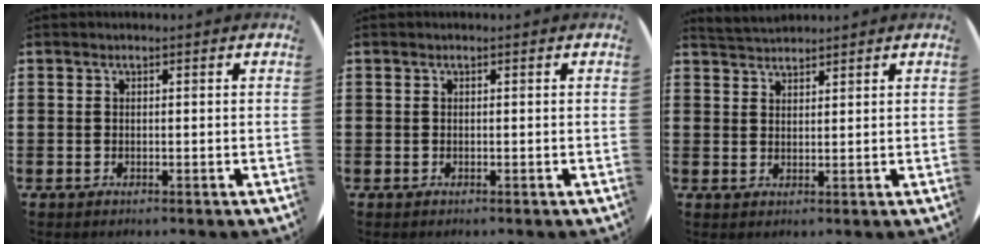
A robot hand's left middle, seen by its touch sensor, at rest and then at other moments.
{"total": 0.0}
{"total": 2.8, "force": [2.8, 0.3, 0.1], "torque": [-0.007, -0.004, 0.054]}